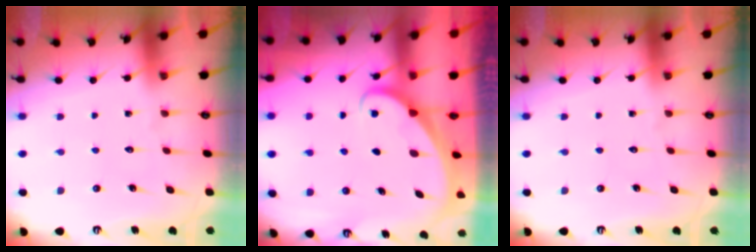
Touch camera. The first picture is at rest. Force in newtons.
{"total": 1.9, "press": 1.9, "slide": 0.1}
{"total": 0.0}